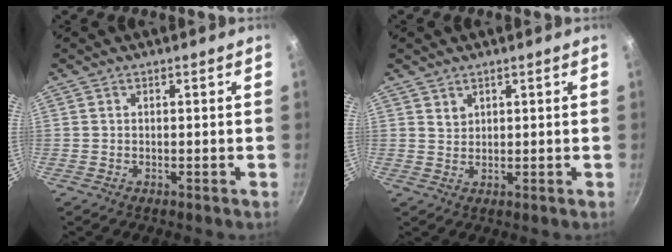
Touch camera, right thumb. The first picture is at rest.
{"total": 1.6, "force": [1.2, 1.0, 0.4], "torque": [0.002, 0.000, 0.024]}